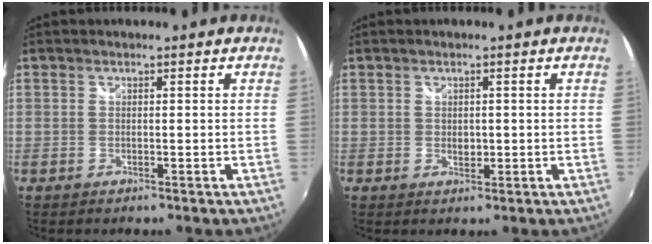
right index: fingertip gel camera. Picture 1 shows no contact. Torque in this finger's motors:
{"motor_torque": [0.34, 0.22, 0.19, 0.01]}